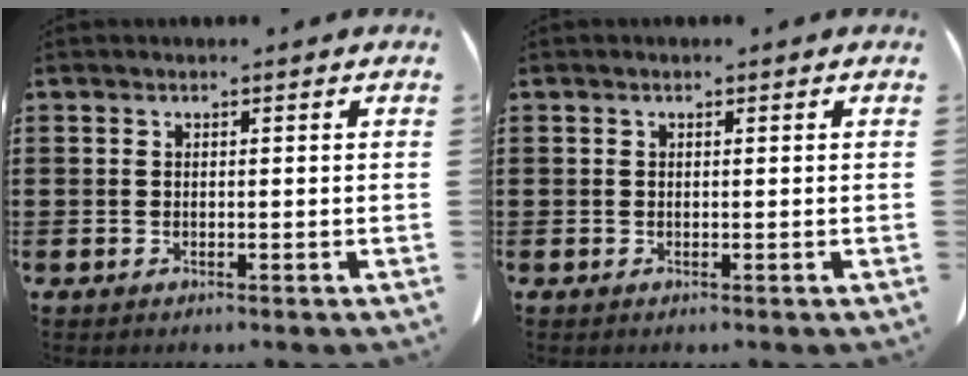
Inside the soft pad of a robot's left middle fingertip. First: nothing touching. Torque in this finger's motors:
{"motor_torque": [-0.85, -1.29, -0.04, -0.01]}